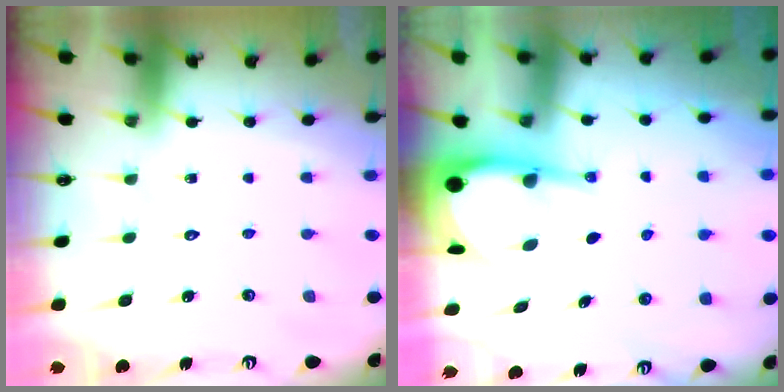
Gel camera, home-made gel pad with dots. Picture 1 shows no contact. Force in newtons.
{"total": 7.3, "press": 7.3, "slide": 0.9}